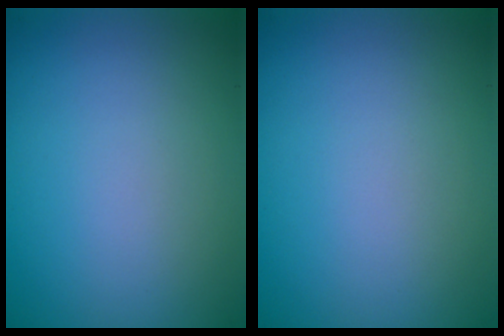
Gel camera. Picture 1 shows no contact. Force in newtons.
{"total": 0.0}